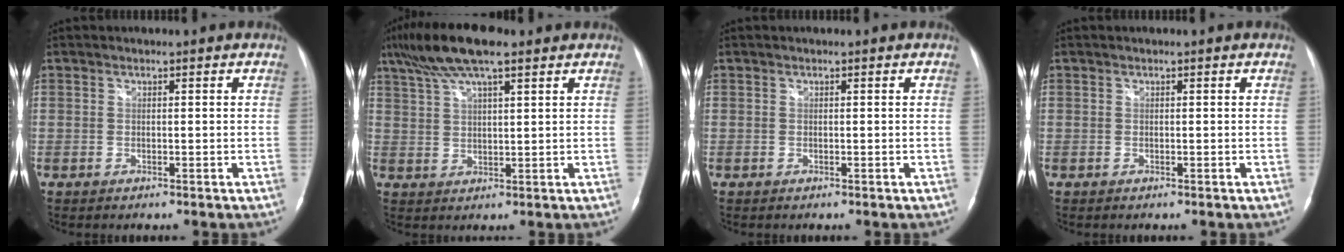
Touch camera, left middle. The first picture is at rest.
{"total": 10.4, "force": [7.2, 2.0, 7.2], "torque": [-0.143, 0.024, 0.125]}
{"total": 0.0}
{"total": 0.0}